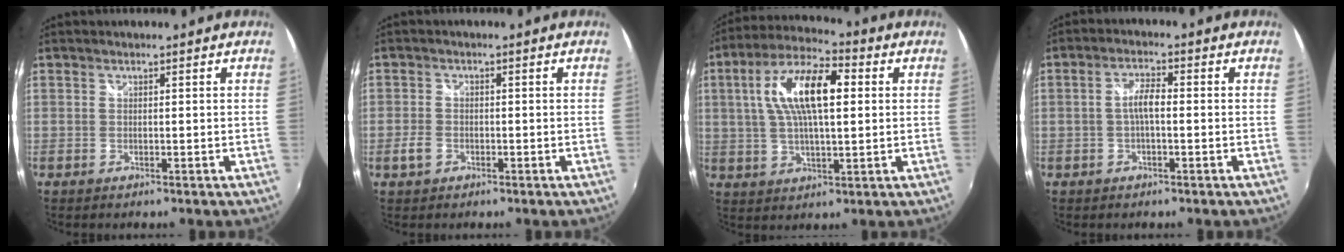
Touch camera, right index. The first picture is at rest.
{"total": 2.8, "force": [-1.4, 2.1, 1.3], "torque": [-0.031, 0.001, -0.026]}
{"total": 14.2, "force": [2.9, 5.3, 12.8], "torque": [-0.241, 0.023, 0.046]}
{"total": 3.5, "force": [-0.5, 1.0, 3.3], "torque": [-0.065, 0.009, -0.010]}